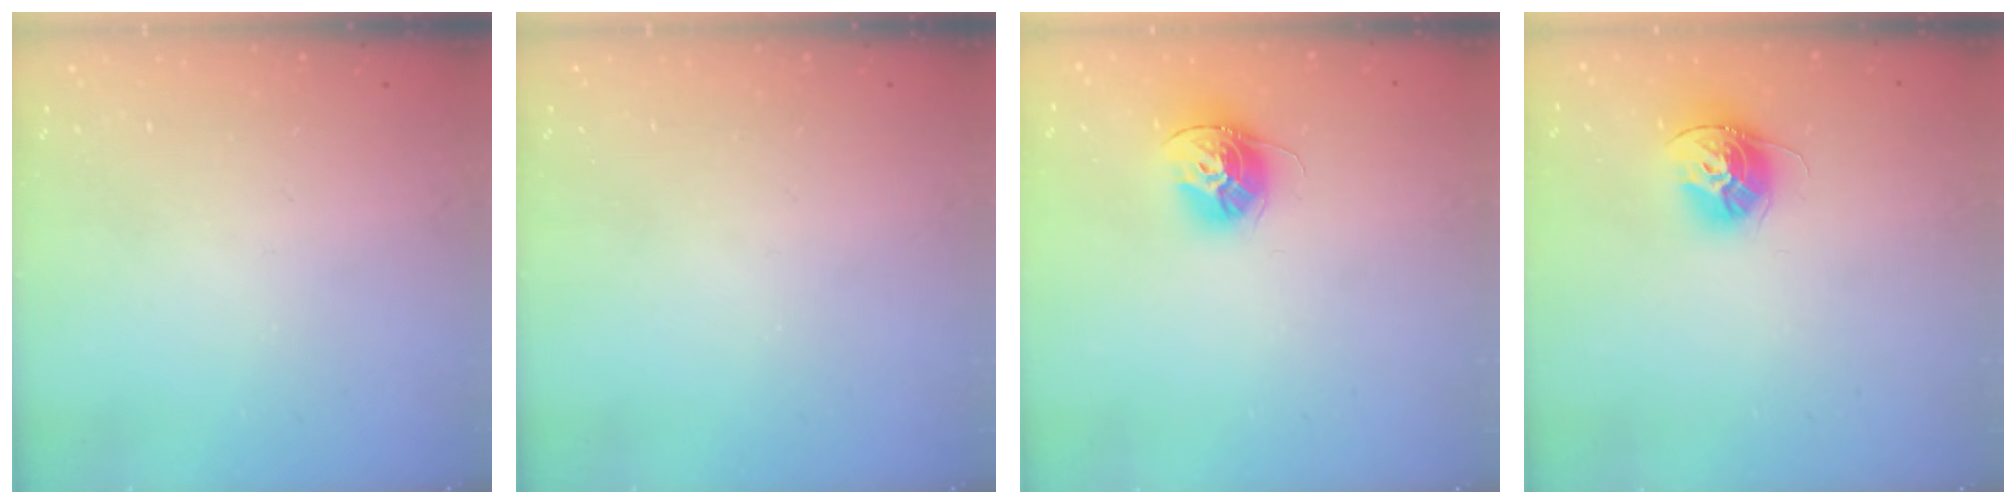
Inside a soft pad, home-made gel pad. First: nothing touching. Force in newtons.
{"total": 0.0}
{"total": 12.1, "press": 12.1, "slide": 0.5}
{"total": 12.1, "press": 12.1, "slide": 0.5}